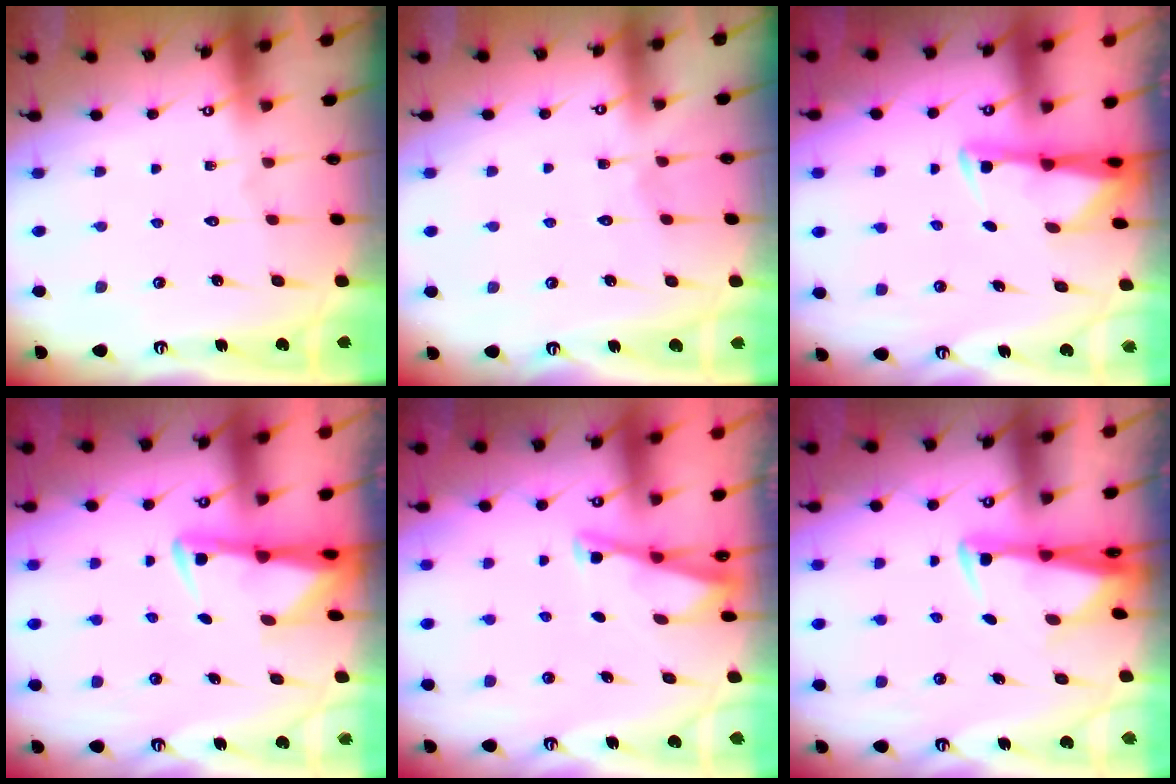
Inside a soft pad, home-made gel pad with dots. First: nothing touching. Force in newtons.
{"total": 2.6, "press": 2.5, "slide": 0.3}
{"total": 3.0, "press": 3.0, "slide": 0.5}
{"total": 2.9, "press": 2.9, "slide": 0.4}
{"total": 3.2, "press": 3.1, "slide": 0.4}
{"total": 3.0, "press": 2.9, "slide": 1.0}